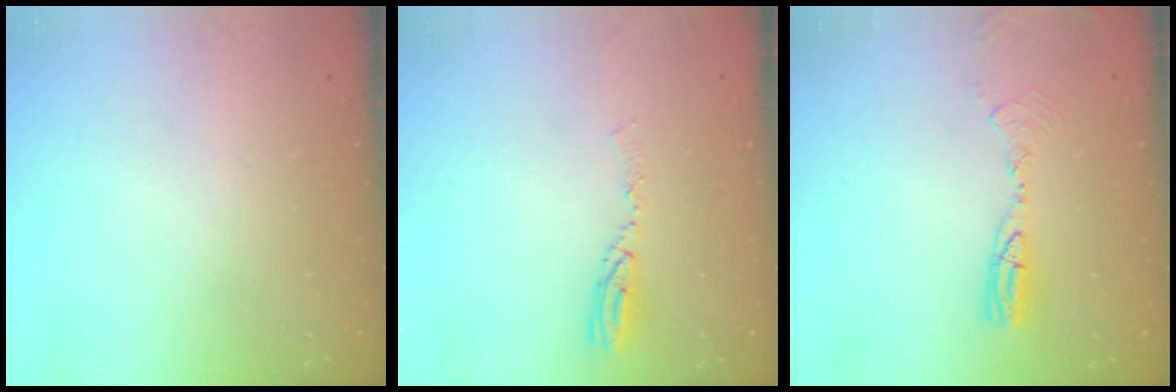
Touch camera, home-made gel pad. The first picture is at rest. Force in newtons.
{"total": 6.5, "press": 6.5, "slide": 0.7}
{"total": 9.2, "press": 9.0, "slide": 2.2}